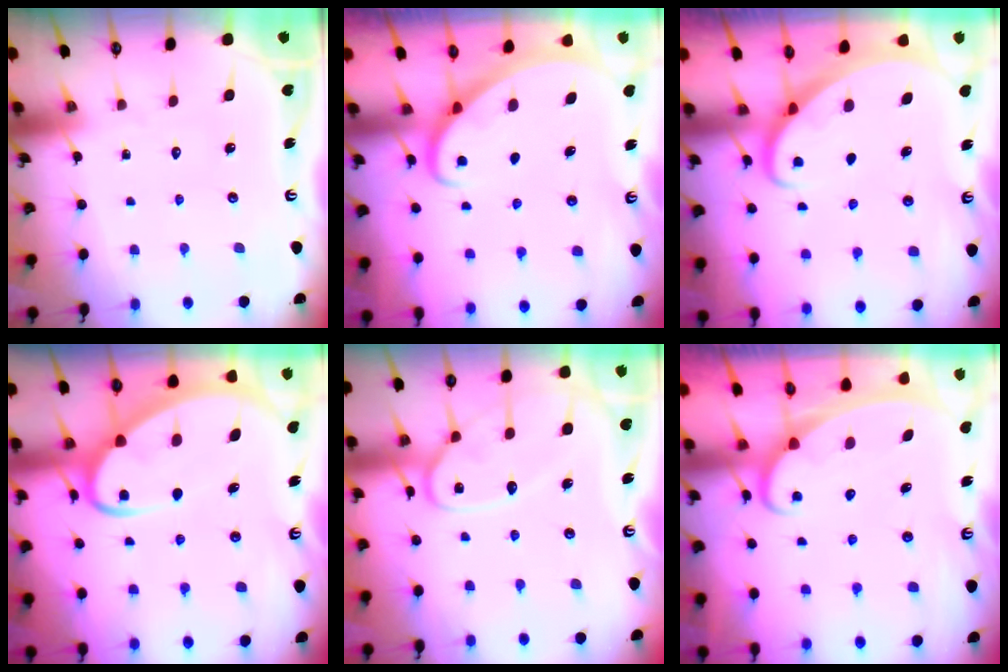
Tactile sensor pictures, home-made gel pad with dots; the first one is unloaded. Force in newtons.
{"total": 2.8, "press": 2.8, "slide": 0.2}
{"total": 2.8, "press": 2.8, "slide": 0.2}
{"total": 7.5, "press": 7.5, "slide": 0.7}
{"total": 15.1, "press": 15.1, "slide": 1.4}
{"total": 2.5, "press": 2.5, "slide": 0.3}